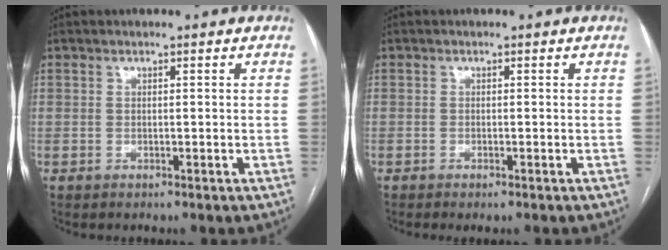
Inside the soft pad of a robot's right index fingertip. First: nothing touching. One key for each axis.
{"total": 0.9, "fx": -0.7, "fy": 0.0, "fz": 0.6, "tx": -0.012, "ty": -0.003, "tz": -0.010}